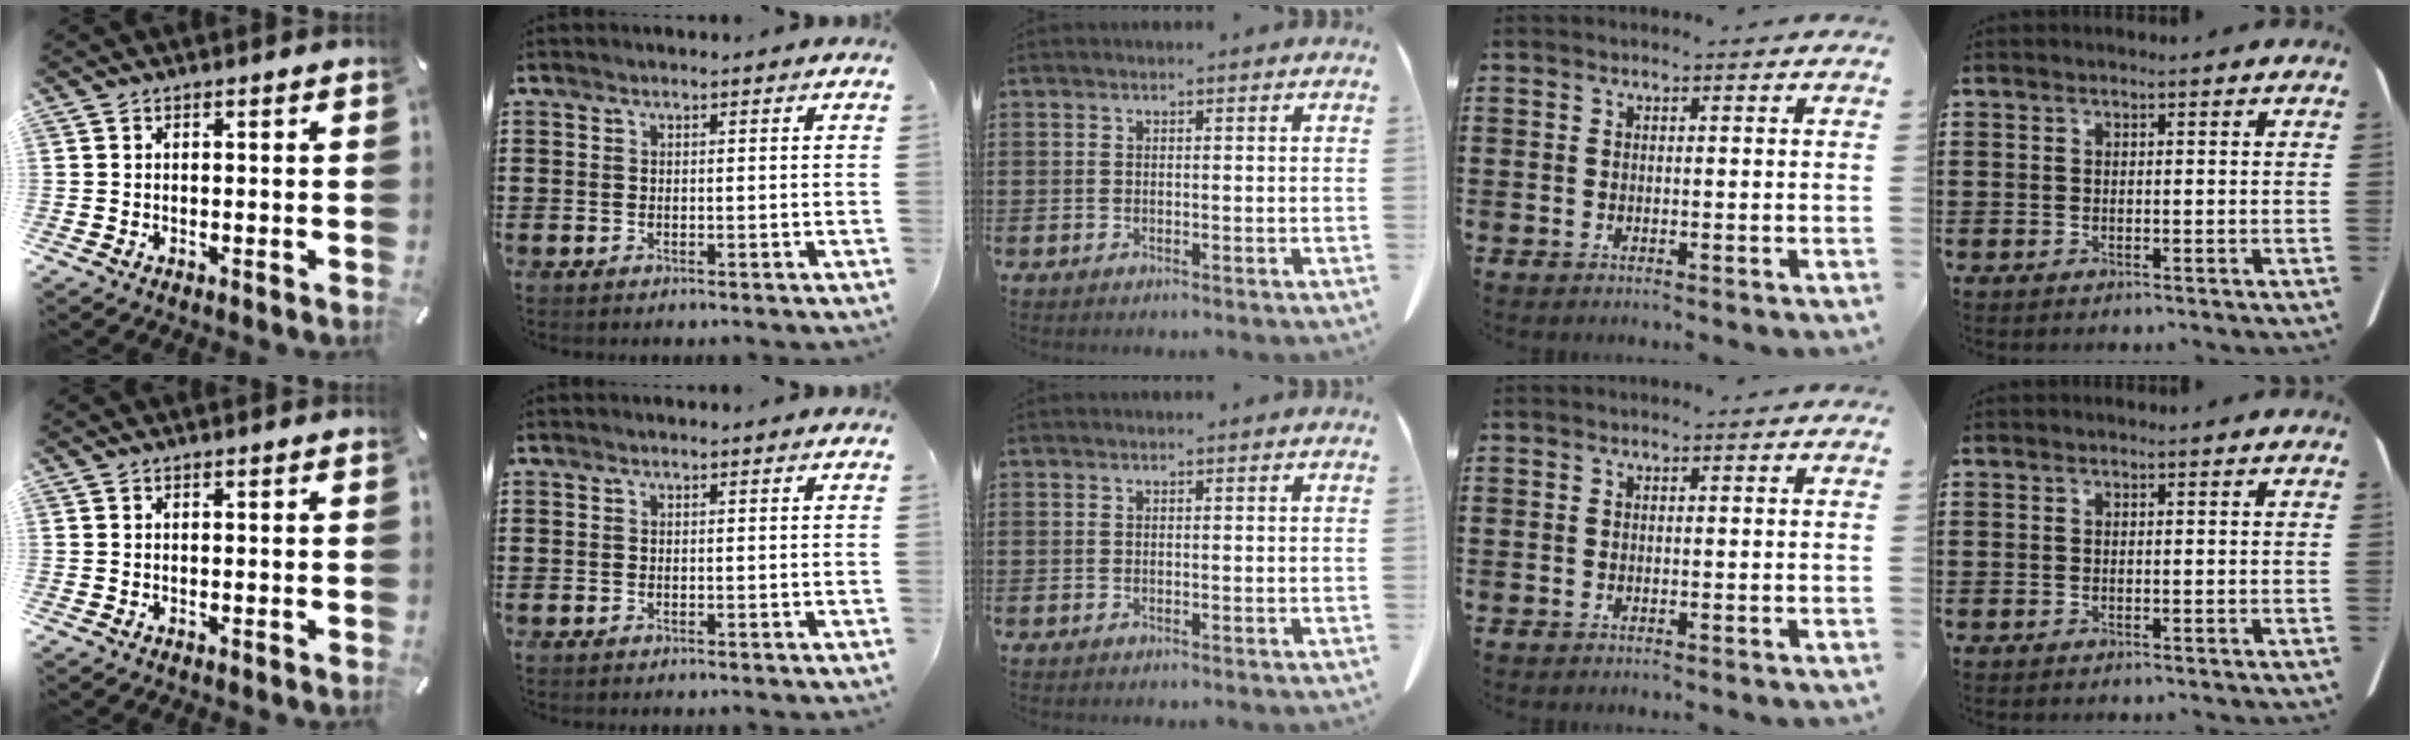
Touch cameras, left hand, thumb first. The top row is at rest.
{}